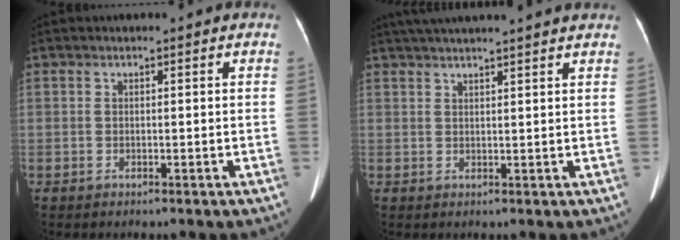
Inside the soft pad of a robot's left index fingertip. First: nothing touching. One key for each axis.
{"total": 14.3, "fx": 12.6, "fy": 0.1, "fz": 6.7, "tx": -0.115, "ty": 0.039, "tz": 0.172}